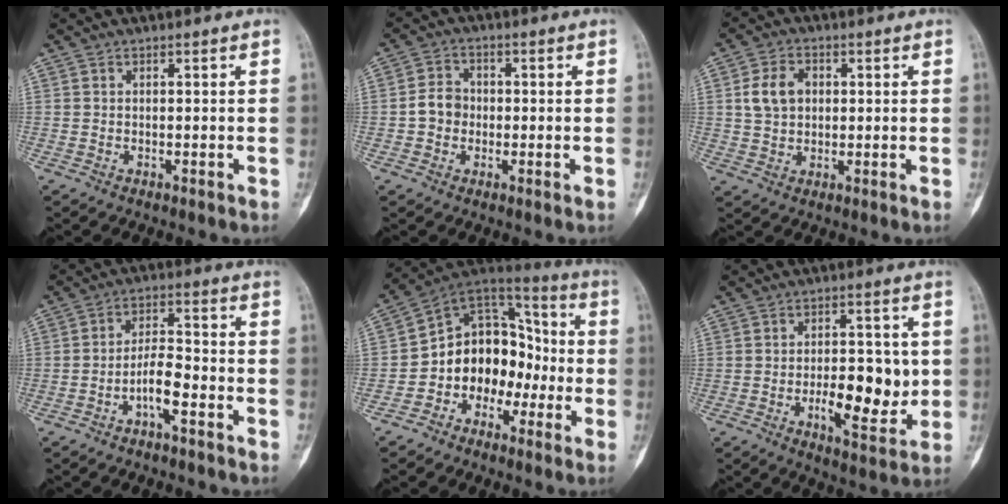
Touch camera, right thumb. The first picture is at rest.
{"total": 4.7, "force": [-0.7, 4.0, 2.2], "torque": [-0.026, 0.017, -0.020]}
{"total": 6.6, "force": [1.2, 4.9, 4.2], "torque": [-0.067, 0.006, 0.020]}
{"total": 6.2, "force": [-3.2, 2.1, 4.9], "torque": [-0.088, 0.036, -0.056]}
{"total": 15.2, "force": [-4.0, 11.7, 8.8], "torque": [-0.081, 0.076, -0.075]}
{"total": 11.2, "force": [-1.2, 5.1, 9.9], "torque": [-0.121, -0.006, -0.015]}